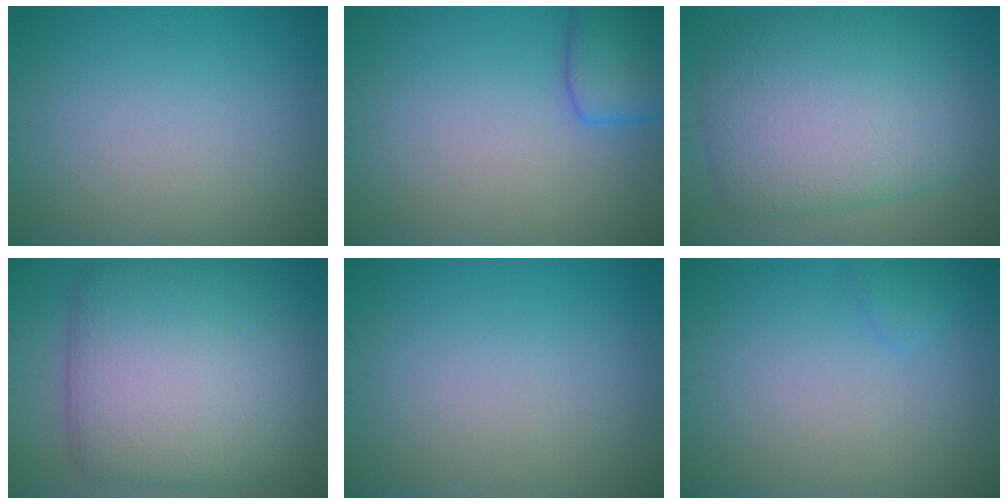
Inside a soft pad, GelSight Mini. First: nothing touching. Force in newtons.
{"total": 3.9, "press": 3.8, "slide": 0.3}
{"total": 9.6, "press": 9.6, "slide": 0.6}
{"total": 12.3, "press": 12.3, "slide": 0.5}
{"total": 0.0}
{"total": 0.9, "press": 0.9, "slide": 0.1}